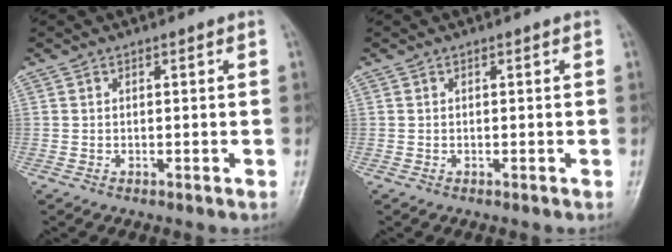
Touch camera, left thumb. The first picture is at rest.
{"total": 0.0}